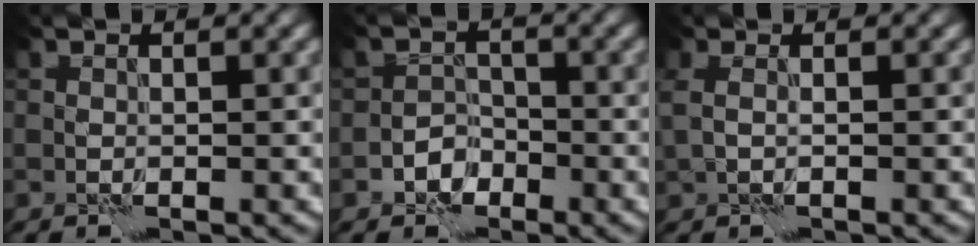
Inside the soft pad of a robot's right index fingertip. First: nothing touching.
{"total": 2.1, "force": [-1.2, 1.7, 0.7], "torque": [-0.004, 0.008, -0.024]}
{"total": 1.8, "force": [0.5, 1.0, 1.4], "torque": [-0.036, 0.001, 0.009]}